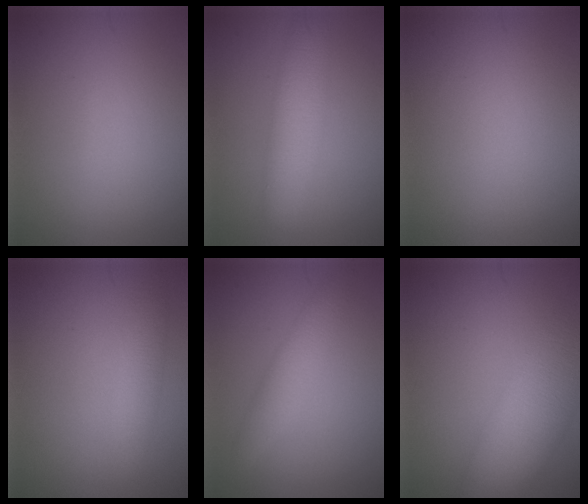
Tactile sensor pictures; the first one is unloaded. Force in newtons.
{"total": 4.5, "press": 4.5, "slide": 0.2}
{"total": 0.0}
{"total": 2.5, "press": 2.5, "slide": 0.1}
{"total": 2.8, "press": 2.8, "slide": 0.0}
{"total": 10.8, "press": 10.8, "slide": 0.5}